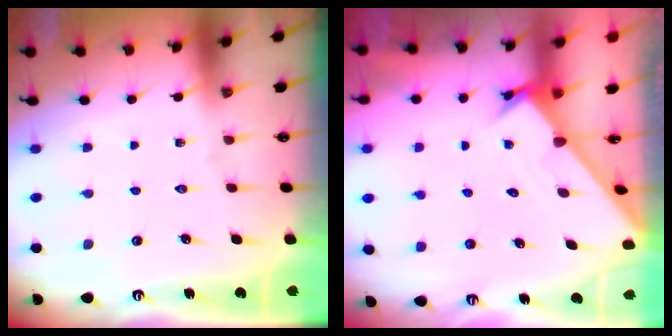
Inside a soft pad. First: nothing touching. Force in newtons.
{"total": 1.7, "press": 1.7, "slide": 0.1}